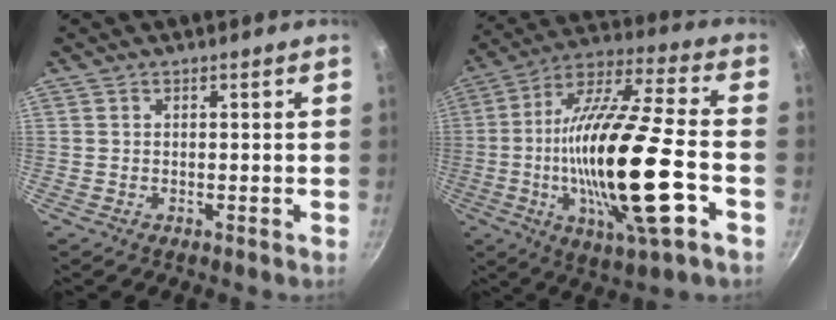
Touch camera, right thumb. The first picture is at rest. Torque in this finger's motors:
{"motor_torque": [2.15, 2.86, 2.70, -0.06, 0.83]}